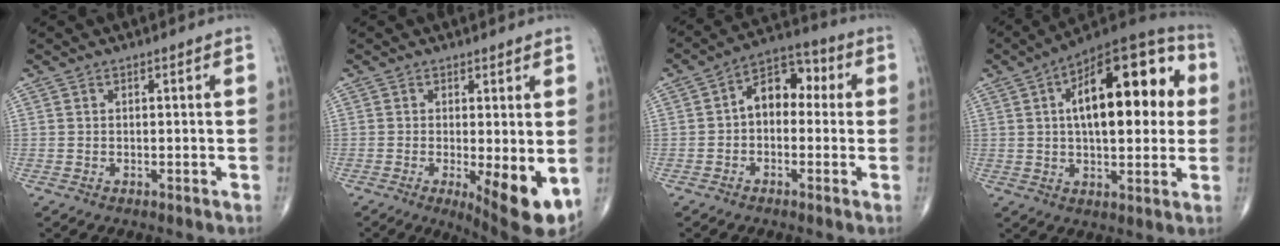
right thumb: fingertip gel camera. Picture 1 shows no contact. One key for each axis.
{"total": 8.9, "fx": -1.7, "fy": 2.6, "fz": 8.3, "tx": -0.118, "ty": -0.023, "tz": -0.019}
{"total": 8.9, "fx": 0.2, "fy": 6.0, "fz": 6.5, "tx": -0.069, "ty": 0.036, "tz": -0.014}
{"total": 23.1, "fx": 4.4, "fy": 10.5, "fz": 20.1, "tx": -0.271, "ty": 0.023, "tz": 0.054}